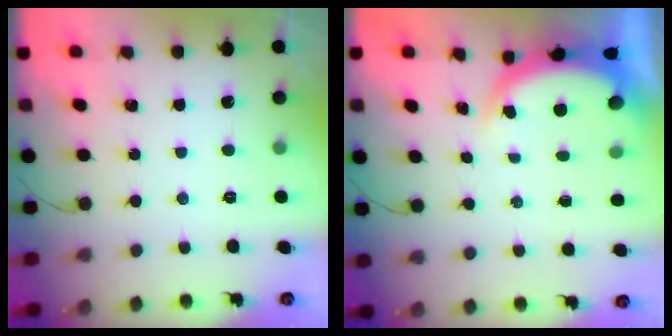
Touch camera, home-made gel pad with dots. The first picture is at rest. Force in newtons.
{"total": 4.4, "press": 4.4, "slide": 0.1}